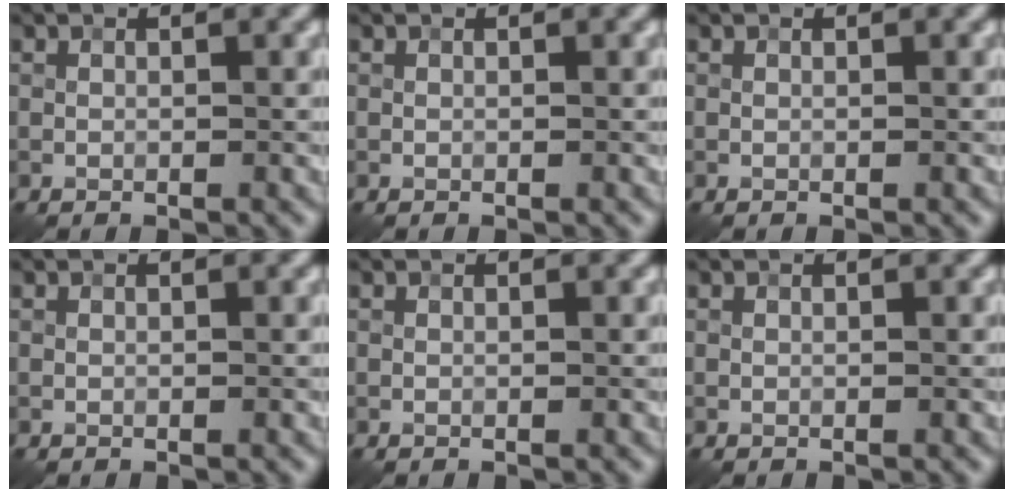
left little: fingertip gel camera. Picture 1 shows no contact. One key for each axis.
{"total": 0.0}
{"total": 0.0}
{"total": 0.0}
{"total": 0.0}
{"total": 0.0}